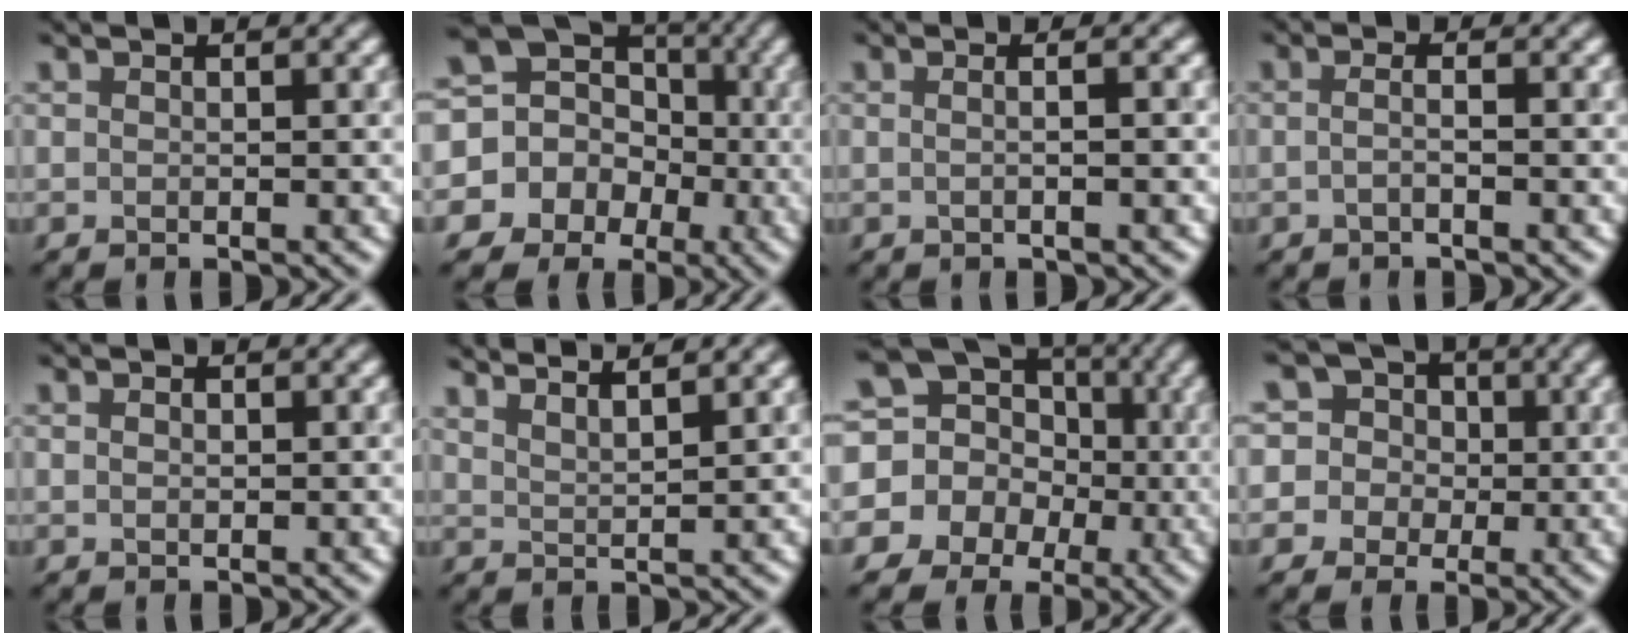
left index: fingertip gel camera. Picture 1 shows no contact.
{"total": 15.2, "force": [-1.8, 14.3, 4.8], "torque": [-0.138, 0.012, -0.059]}
{"total": 4.2, "force": [0.8, 2.2, 3.5], "torque": [-0.003, 0.016, -0.025]}
{"total": 1.4, "force": [-0.3, 0.5, 1.3], "torque": [-0.021, -0.004, -0.013]}
{"total": 0.7, "force": [0.2, 0.5, 0.4], "torque": [-0.009, 0.001, 0.003]}
{"total": 5.4, "force": [4.6, 1.3, 2.5], "torque": [-0.009, 0.028, 0.039]}
{"total": 16.4, "force": [-0.7, 15.2, 6.1], "torque": [-0.164, 0.007, -0.041]}
{"total": 8.1, "force": [2.2, 7.4, 2.5], "torque": [-0.066, 0.036, 0.009]}